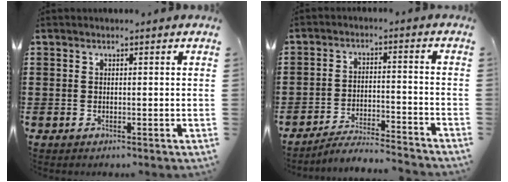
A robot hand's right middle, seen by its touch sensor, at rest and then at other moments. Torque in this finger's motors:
{"motor_torque": [0.86, -0.97, 0.09, 0.01]}